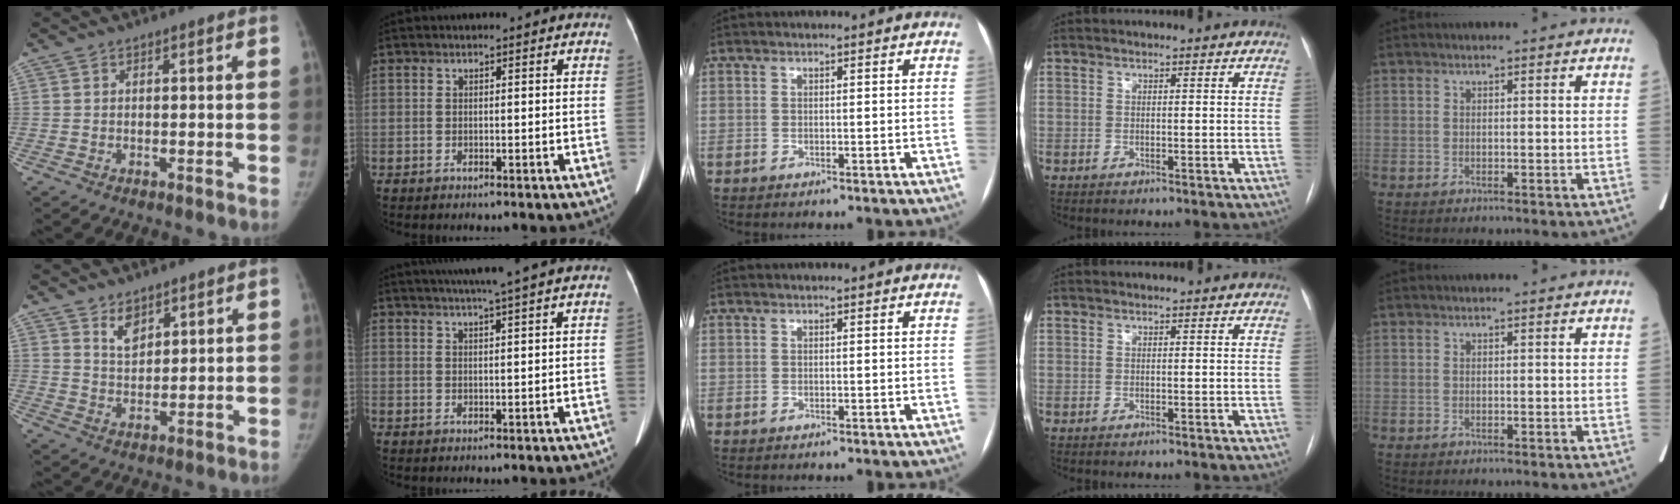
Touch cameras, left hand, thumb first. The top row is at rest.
{"thumb": {"total": 4.5, "force": [3.0, 2.6, 2.2], "torque": [-0.016, -0.025, 0.057]}, "index": {"total": 7.4, "force": [6.0, -1.3, 4.1], "torque": [-0.062, 0.014, 0.079]}}